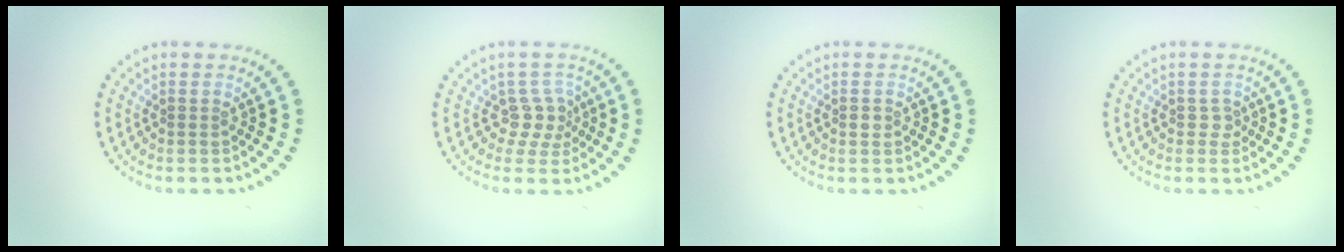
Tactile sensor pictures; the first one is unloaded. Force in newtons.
{"total": 2.3, "press": 1.6, "slide": 1.7}
{"total": 0.6, "press": 0.6, "slide": 0.2}
{"total": 0.9, "press": 0.7, "slide": 0.7}